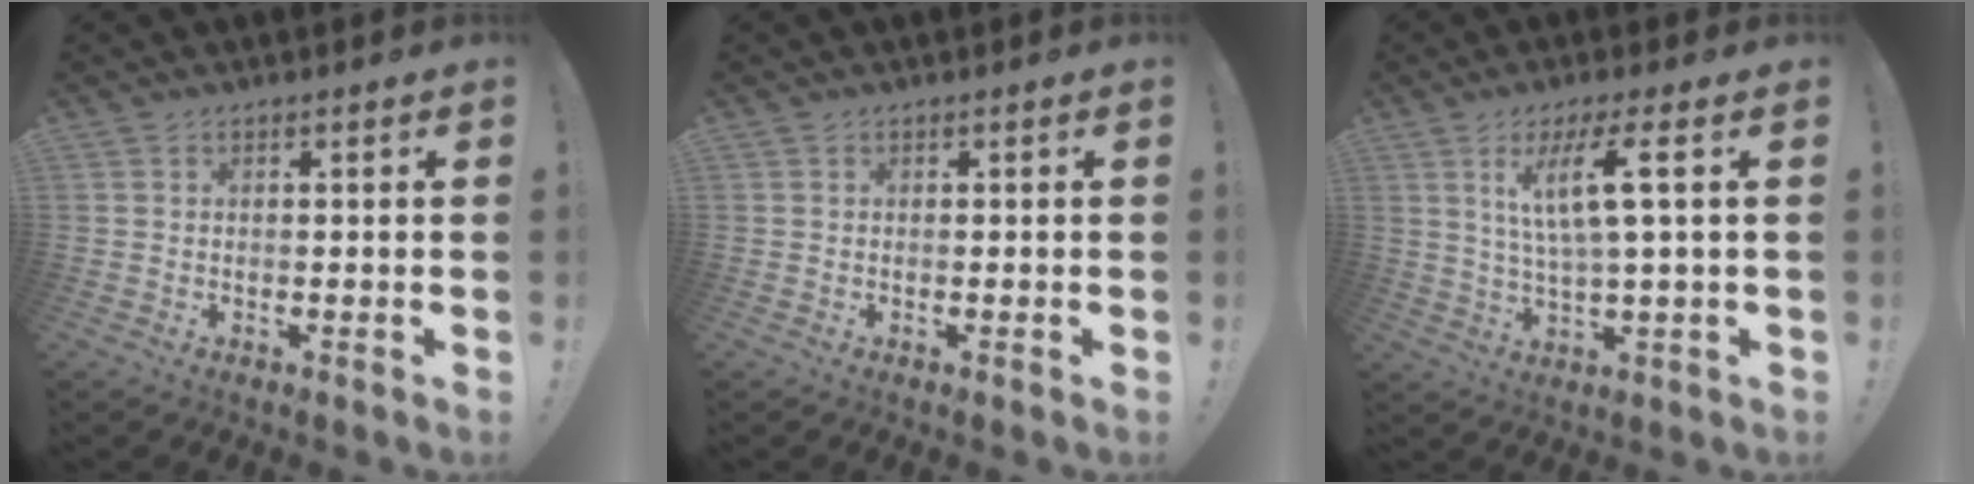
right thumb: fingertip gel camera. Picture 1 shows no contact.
{"total": 0.0}
{"total": 11.2, "force": [3.4, 0.9, 10.7], "torque": [-0.200, 0.006, 0.046]}